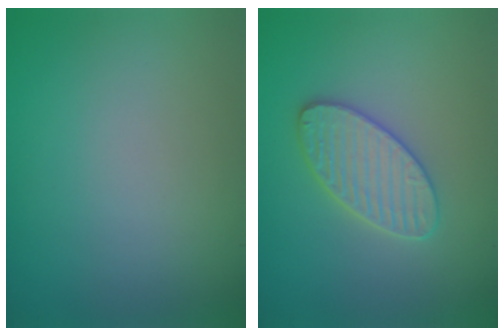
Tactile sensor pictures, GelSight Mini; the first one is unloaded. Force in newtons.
{"total": 3.5, "press": 3.5, "slide": 0.3}